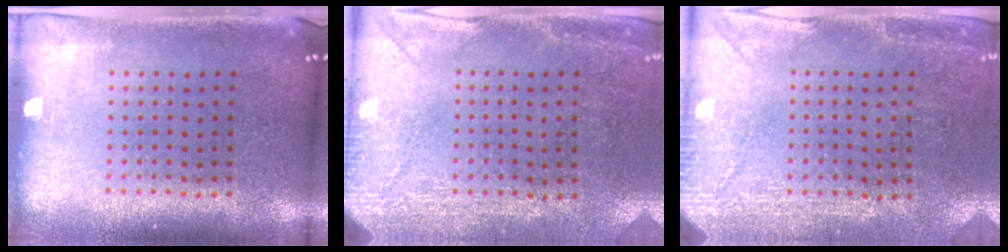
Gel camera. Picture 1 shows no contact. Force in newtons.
{"total": 2.9, "press": 2.4, "slide": 1.6}
{"total": 3.0, "press": 2.7, "slide": 1.1}